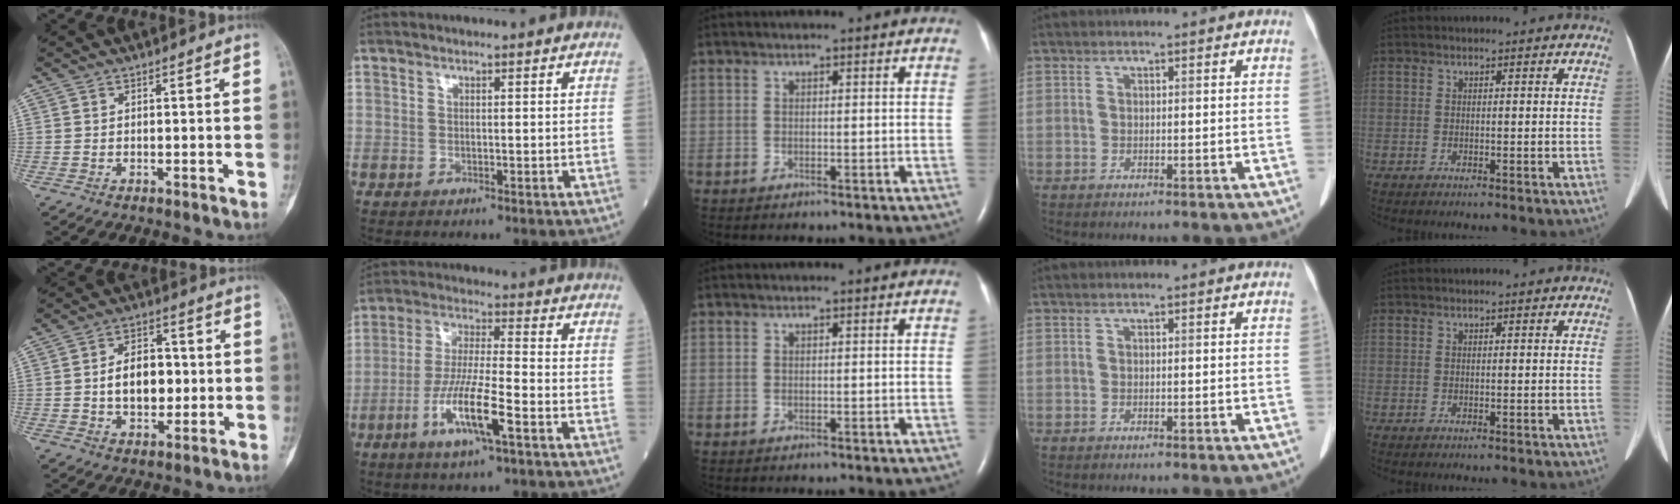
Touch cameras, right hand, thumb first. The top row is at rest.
{"thumb": {"total": 10.0, "force": [-0.2, 6.6, 7.5], "torque": [-0.090, 0.015, -0.006]}, "index": {"total": 10.3, "force": [-4.4, 0.8, 9.2], "torque": [-0.182, -0.011, -0.084]}}